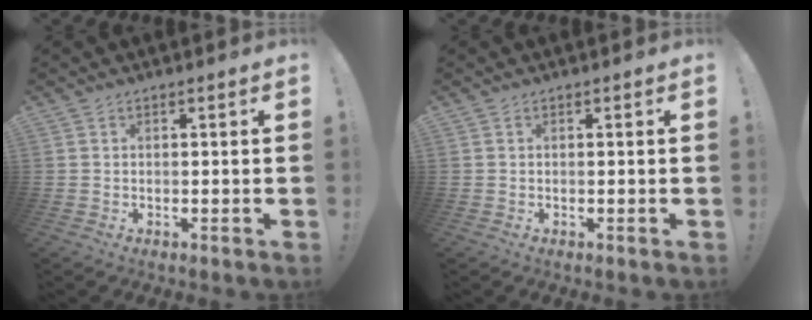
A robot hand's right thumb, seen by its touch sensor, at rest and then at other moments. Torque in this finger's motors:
{"motor_torque": [-0.06, 0.15, 0.06, -0.13, 0.00]}